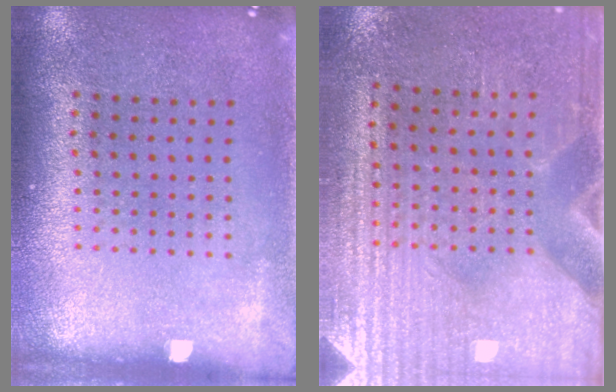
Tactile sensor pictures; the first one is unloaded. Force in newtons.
{"total": 3.1, "press": 2.8, "slide": 1.4}